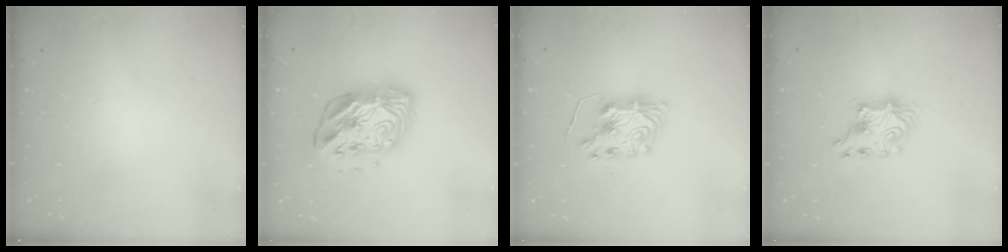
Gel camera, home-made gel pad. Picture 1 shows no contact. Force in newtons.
{"total": 14.1, "press": 14.0, "slide": 1.1}
{"total": 9.0, "press": 9.0, "slide": 0.5}
{"total": 7.2, "press": 7.2, "slide": 0.4}